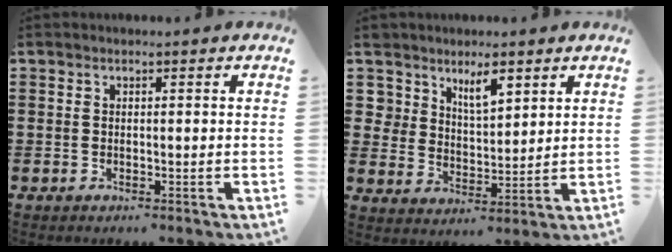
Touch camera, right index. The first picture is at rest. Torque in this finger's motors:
{"motor_torque": [0.10, 0.07, 0.09, 0.02]}